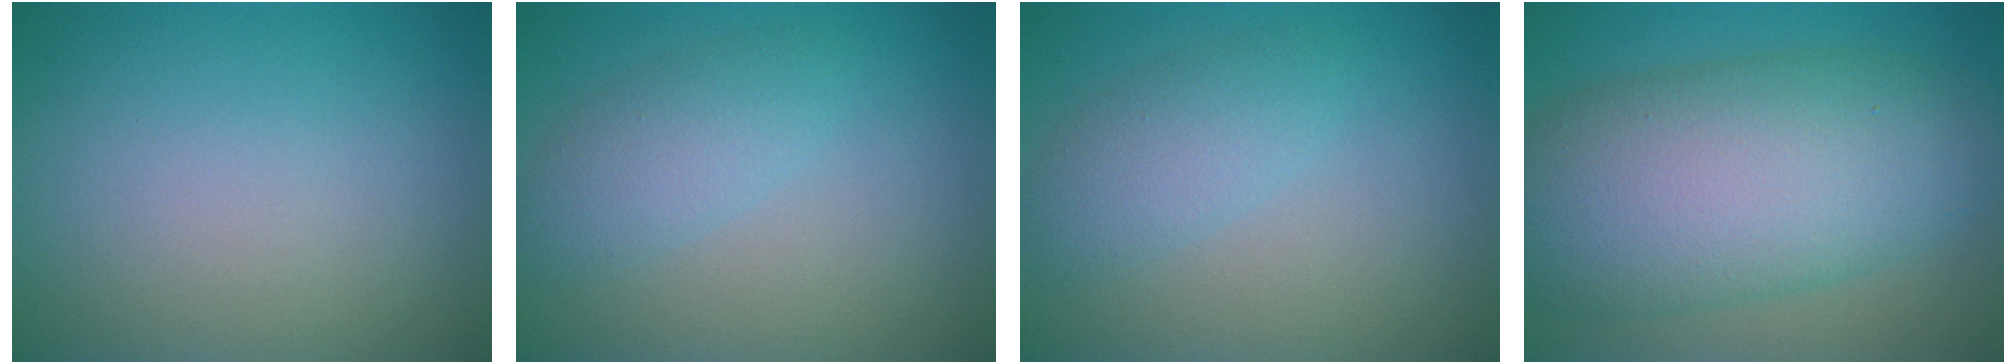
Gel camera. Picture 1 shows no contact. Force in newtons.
{"total": 2.8, "press": 2.8, "slide": 0.1}
{"total": 2.8, "press": 2.8, "slide": 0.1}
{"total": 12.0, "press": 12.0, "slide": 0.4}